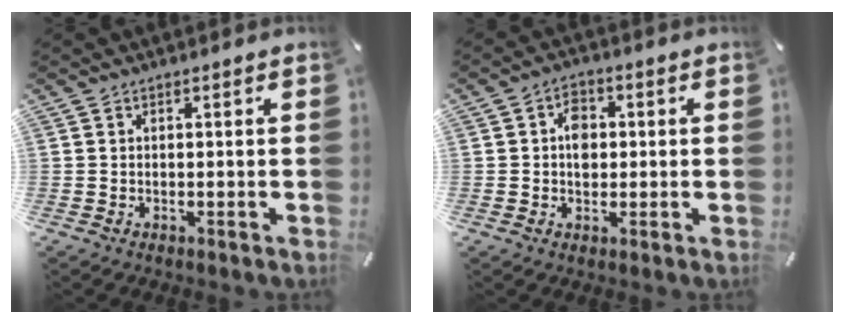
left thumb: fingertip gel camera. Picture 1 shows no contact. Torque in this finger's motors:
{"motor_torque": [-0.15, 0.35, 0.27, -0.25, 0.19]}